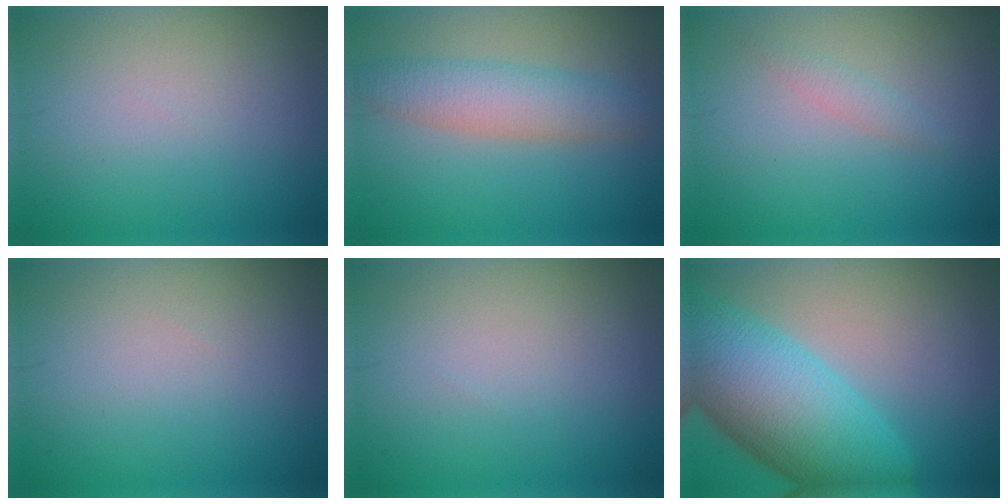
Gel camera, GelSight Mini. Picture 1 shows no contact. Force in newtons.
{"total": 4.3, "press": 4.3, "slide": 0.1}
{"total": 1.1, "press": 1.1, "slide": 0.0}
{"total": 0.0}
{"total": 0.0}
{"total": 11.8, "press": 11.8, "slide": 0.3}